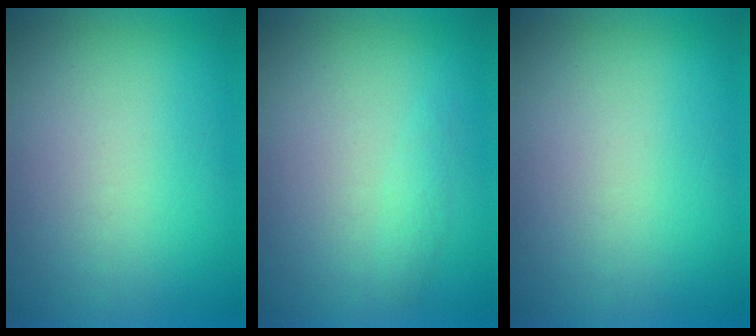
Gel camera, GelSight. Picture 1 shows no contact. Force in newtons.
{"total": 1.4}
{"total": 0.0}